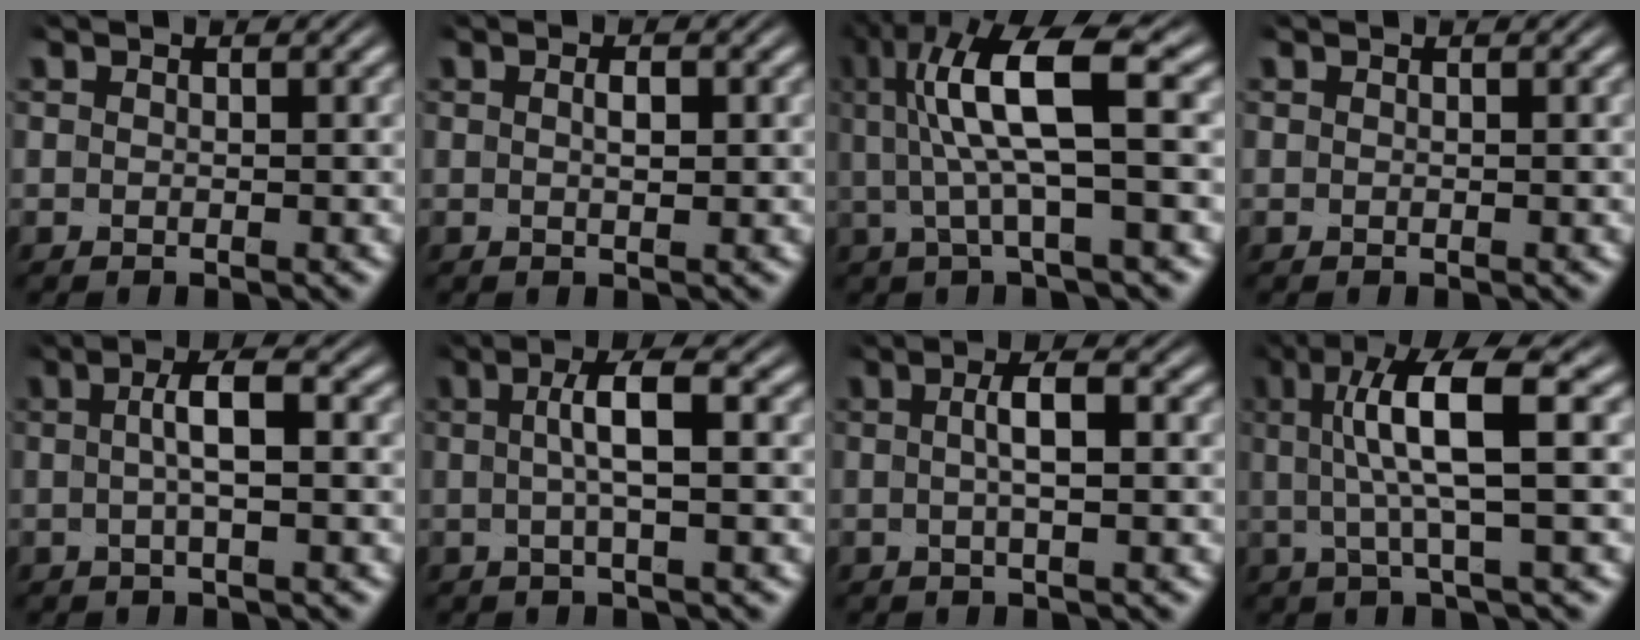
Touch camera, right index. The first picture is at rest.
{"total": 1.5, "force": [-0.1, 0.5, 1.4], "torque": [-0.018, -0.002, -0.003]}
{"total": 8.2, "force": [1.7, 2.8, 7.5], "torque": [-0.145, 0.011, 0.022]}
{"total": 0.0}
{"total": 3.8, "force": [0.0, 1.0, 3.7], "torque": [-0.065, 0.010, -0.008]}
{"total": 4.3, "force": [0.2, 1.0, 4.1], "torque": [-0.077, 0.010, -0.003]}
{"total": 3.3, "force": [0.1, 0.9, 3.2], "torque": [-0.055, 0.009, -0.006]}
{"total": 9.2, "force": [2.7, 2.9, 8.3], "torque": [-0.149, 0.015, 0.031]}